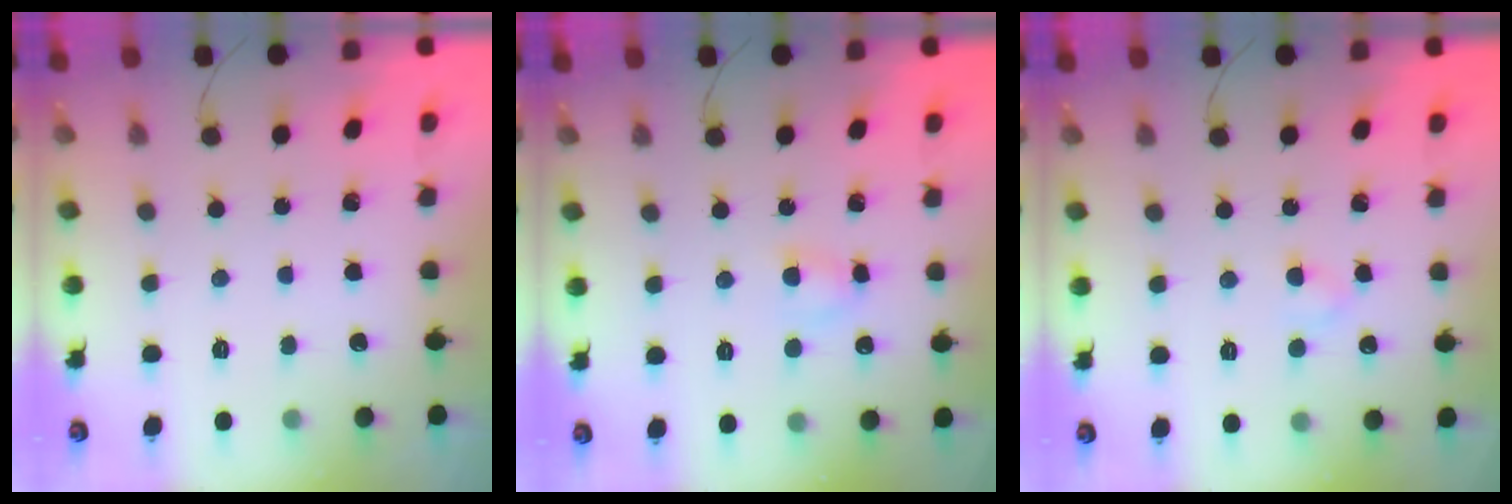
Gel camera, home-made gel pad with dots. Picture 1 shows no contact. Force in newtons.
{"total": 2.7, "press": 2.5, "slide": 1.0}
{"total": 2.3, "press": 2.1, "slide": 1.0}